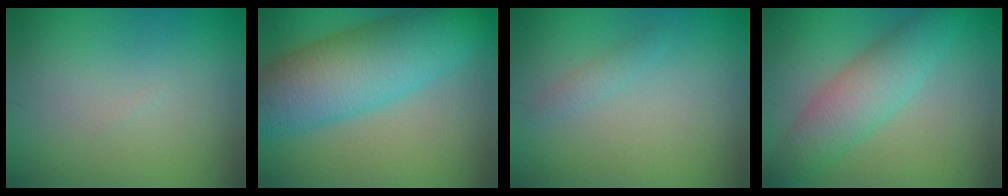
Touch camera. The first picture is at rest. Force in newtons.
{"total": 9.2, "press": 9.2, "slide": 0.1}
{"total": 1.0, "press": 1.0, "slide": 0.0}
{"total": 4.7, "press": 4.7, "slide": 0.1}